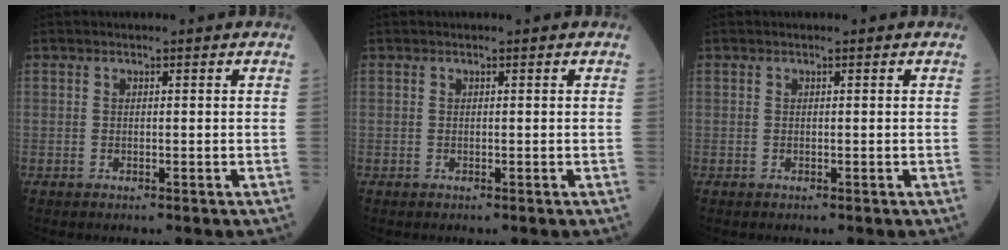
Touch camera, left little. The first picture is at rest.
{"total": 0.0}
{"total": 0.0}